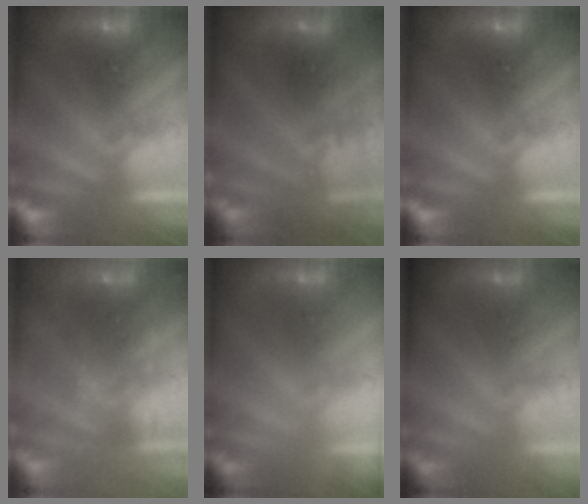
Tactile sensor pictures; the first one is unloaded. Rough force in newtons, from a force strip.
{"total": 2.9}
{"total": 0.0}
{"total": 2.2}
{"total": 1.7}
{"total": 1.4}